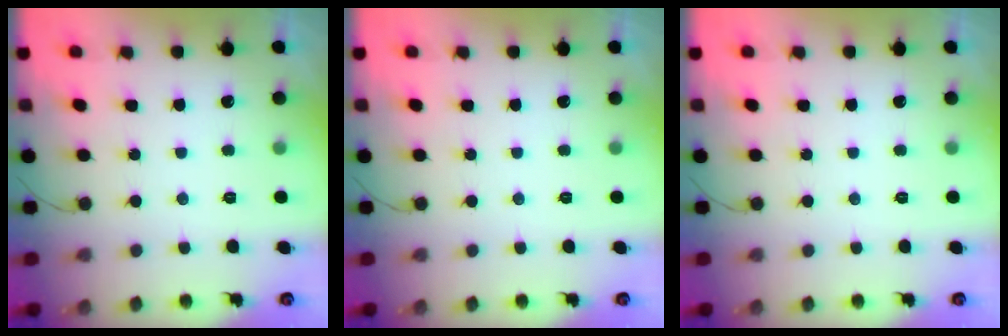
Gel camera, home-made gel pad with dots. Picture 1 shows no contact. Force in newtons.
{"total": 0.0}
{"total": 0.0}